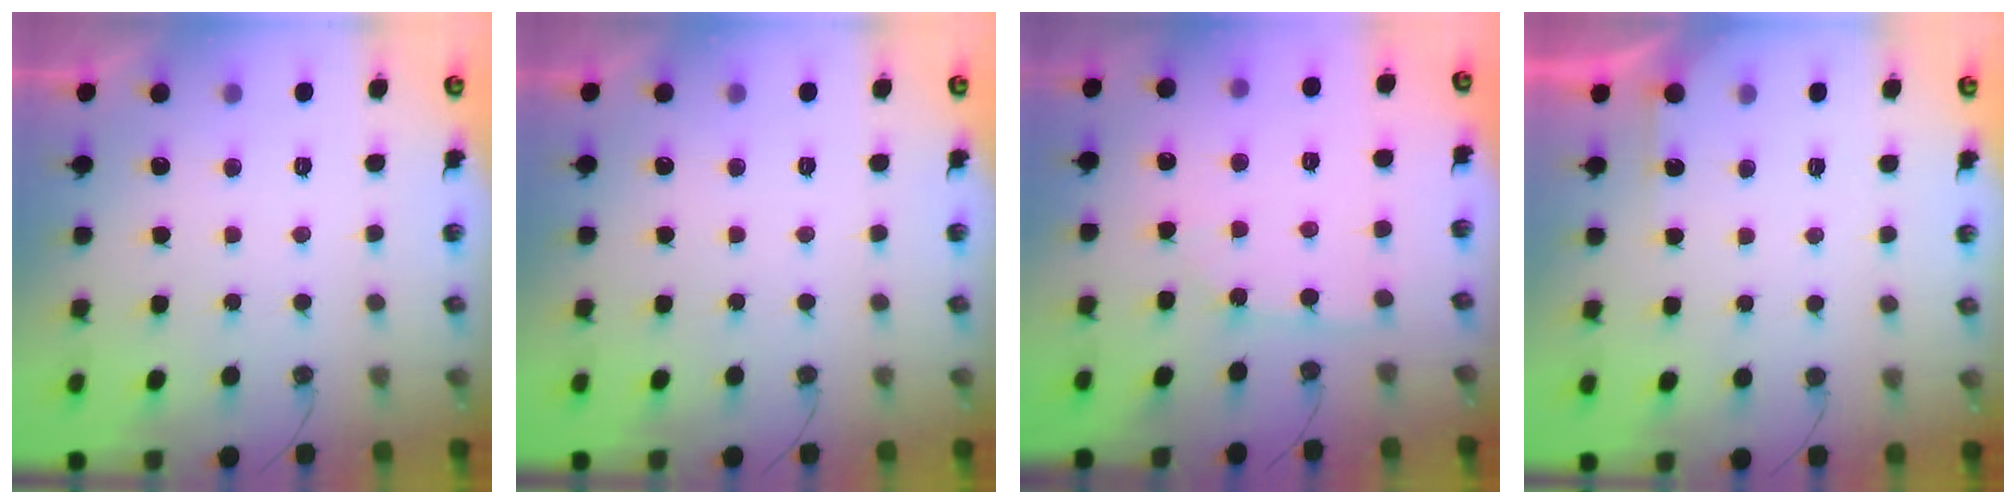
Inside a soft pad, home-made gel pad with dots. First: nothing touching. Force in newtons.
{"total": 0.0}
{"total": 2.8, "press": 2.8, "slide": 0.3}
{"total": 1.7, "press": 1.7, "slide": 0.3}